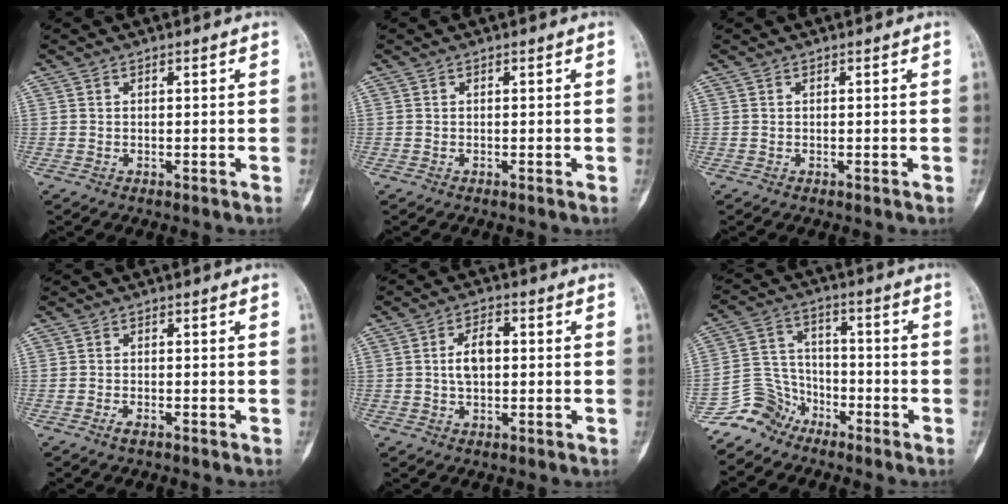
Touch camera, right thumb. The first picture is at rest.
{"total": 0.0}
{"total": 0.0}
{"total": 1.3, "force": [-0.9, 0.4, 0.9], "torque": [-0.022, 0.003, -0.017]}
{"total": 5.4, "force": [0.4, 3.0, 4.5], "torque": [-0.071, 0.007, 0.002]}
{"total": 8.1, "force": [-6.3, 5.0, 0.8], "torque": [0.001, 0.054, -0.135]}